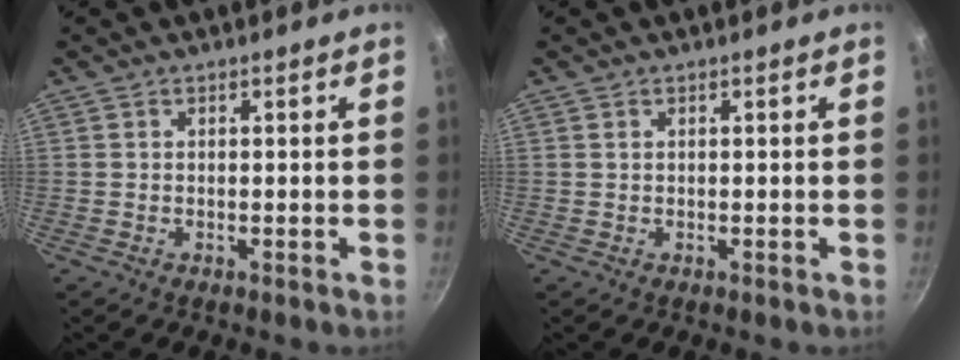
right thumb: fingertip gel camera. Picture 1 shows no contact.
{"total": 0.0}